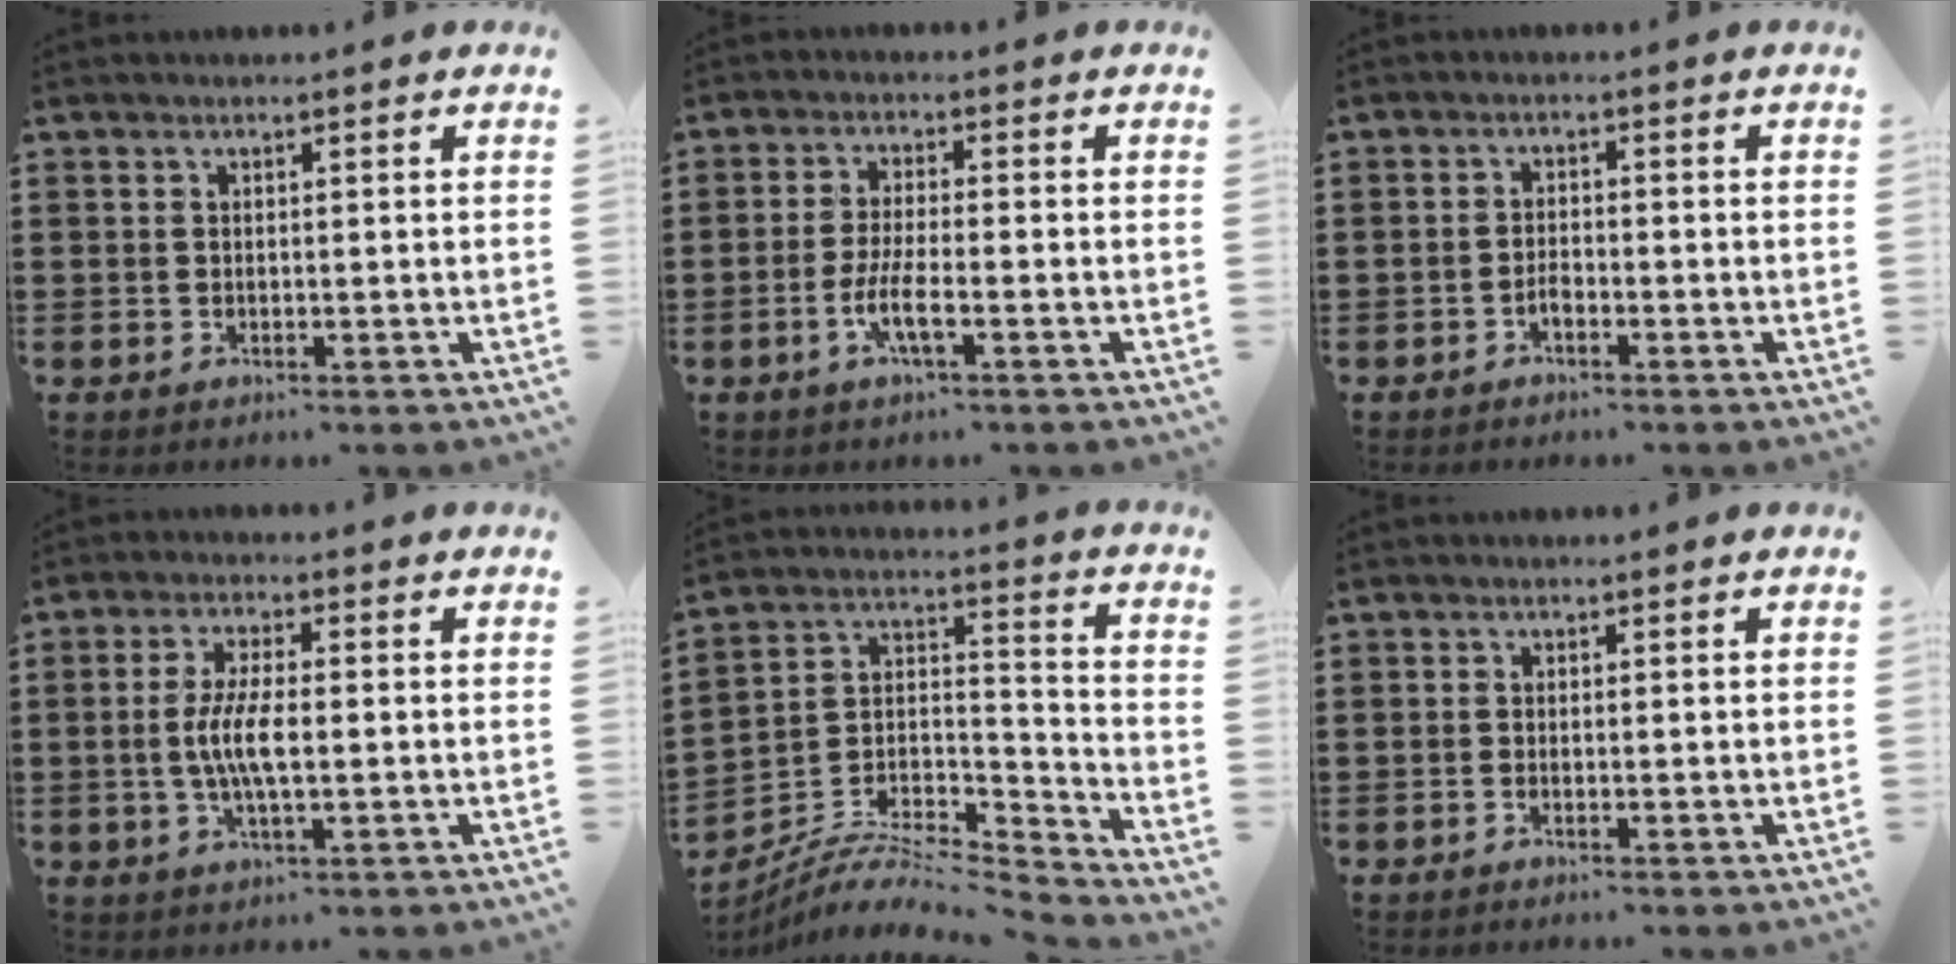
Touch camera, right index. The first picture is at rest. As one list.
[{"total": 4.9, "force": [-2.2, 0.8, 4.3], "torque": [-0.092, -0.008, -0.045]}, {"total": 1.7, "force": [-1.2, 0.7, 1.1], "torque": [-0.023, 0.001, -0.023]}, {"total": 6.1, "force": [-0.7, 1.6, 5.8], "torque": [-0.124, -0.004, -0.021]}, {"total": 6.2, "force": [-5.5, 1.8, 2.2], "torque": [-0.046, -0.003, -0.113]}, {"total": 0.6, "force": [-0.5, 0.0, 0.3], "torque": [-0.006, -0.003, -0.009]}]